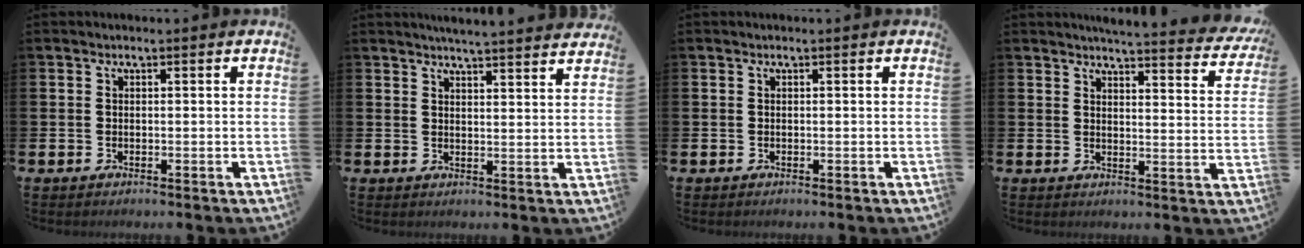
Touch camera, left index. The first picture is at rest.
{"total": 4.4, "force": [4.3, -0.7, 0.4], "torque": [-0.015, -0.023, 0.075]}
{"total": 0.0}
{"total": 4.9, "force": [4.8, 0.0, 1.0], "torque": [-0.026, -0.035, 0.080]}